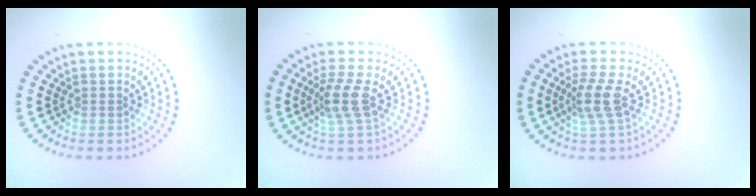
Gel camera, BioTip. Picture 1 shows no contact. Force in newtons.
{"total": 2.7, "press": 2.0, "slide": 1.8}
{"total": 2.7, "press": 2.0, "slide": 1.8}